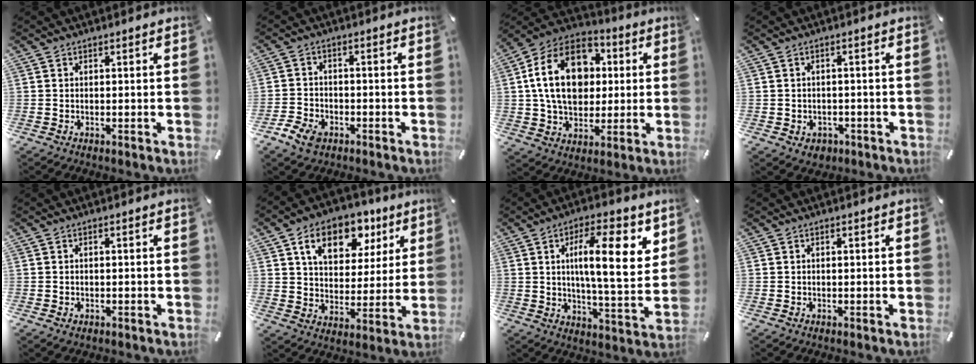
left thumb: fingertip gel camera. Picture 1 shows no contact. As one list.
[{"total": 5.1, "force": [-3.1, 3.4, 2.1], "torque": [-0.050, 0.015, -0.061]}, {"total": 19.7, "force": [2.8, 14.6, 13.0], "torque": [-0.252, 0.009, 0.046]}, {"total": 3.0, "force": [-1.1, 2.6, 1.0], "torque": [-0.018, 0.007, -0.021]}, {"total": 0.8, "force": [-0.3, 0.6, 0.4], "torque": [-0.008, 0.001, -0.007]}, {"total": 13.8, "force": [7.4, 9.2, 7.2], "torque": [-0.112, -0.024, 0.130]}, {"total": 15.3, "force": [4.9, 4.6, 13.7], "torque": [-0.205, -0.011, 0.071]}, {"total": 0.0}]